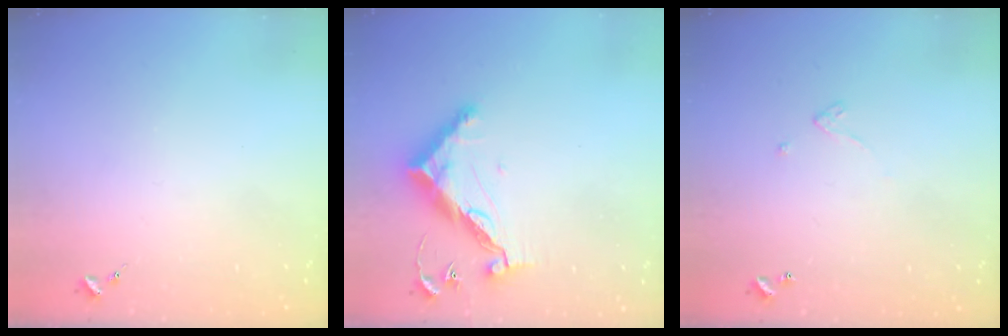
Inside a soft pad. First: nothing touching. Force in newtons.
{"total": 12.8, "press": 12.8, "slide": 0.5}
{"total": 2.4, "press": 2.4, "slide": 0.2}